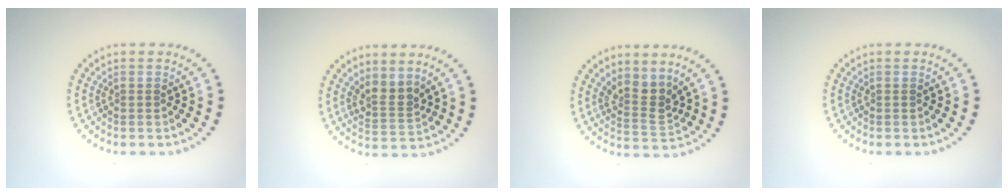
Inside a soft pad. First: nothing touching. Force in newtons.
{"total": 2.6, "press": 1.9, "slide": 1.7}
{"total": 2.7, "press": 1.9, "slide": 1.8}
{"total": 0.0}